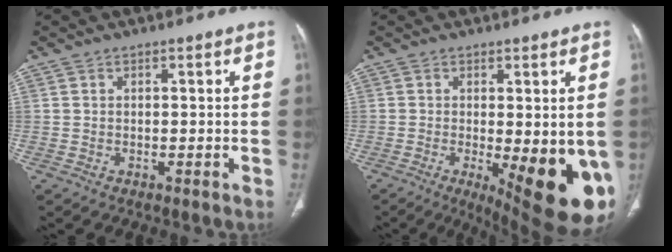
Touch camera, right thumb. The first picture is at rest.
{"total": 15.9, "force": [-3.9, 5.3, 14.4], "torque": [-0.148, -0.021, -0.031]}